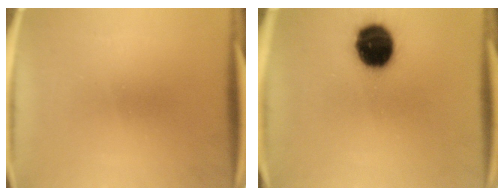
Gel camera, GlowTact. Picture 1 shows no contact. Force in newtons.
{"total": 15.4}